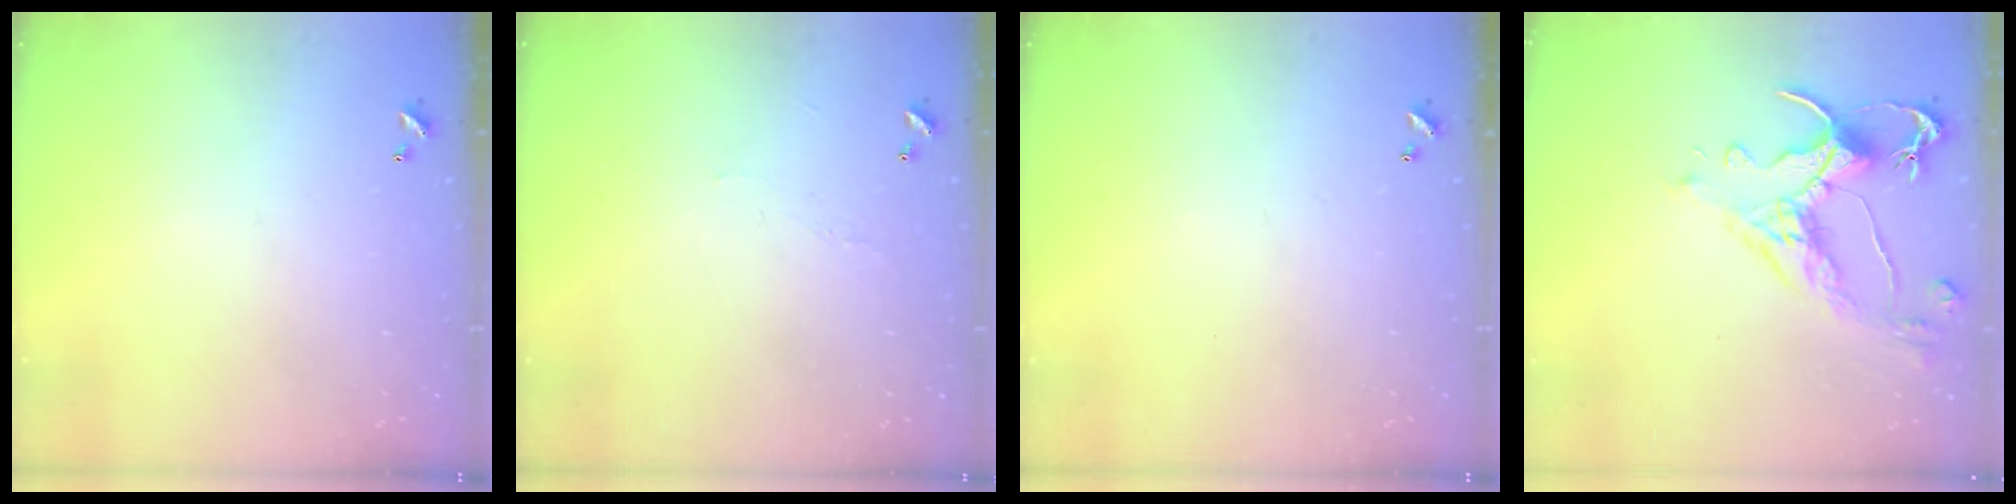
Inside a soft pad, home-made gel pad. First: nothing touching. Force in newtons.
{"total": 0.9, "press": 0.7, "slide": 0.6}
{"total": 0.0}
{"total": 3.2, "press": 2.8, "slide": 1.5}